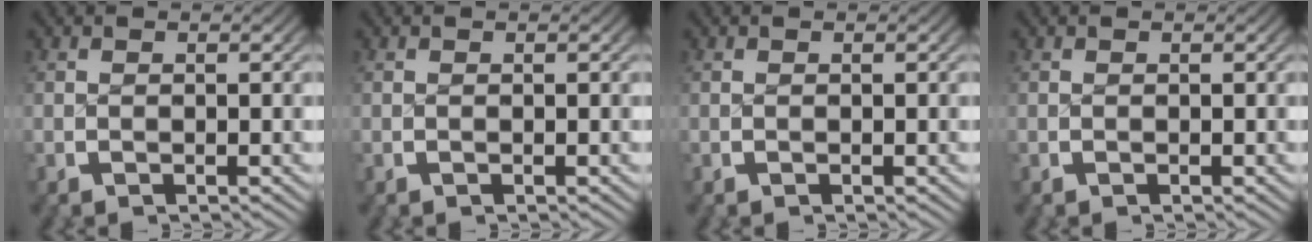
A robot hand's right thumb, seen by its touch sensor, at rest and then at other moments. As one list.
[{"total": 0.0}, {"total": 0.0}, {"total": 0.0}]